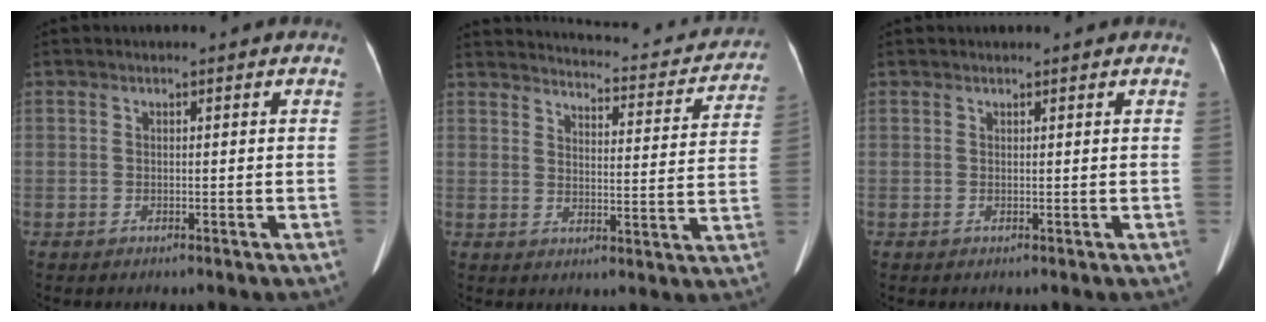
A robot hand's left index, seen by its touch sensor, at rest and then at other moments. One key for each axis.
{"total": 19.6, "fx": 18.0, "fy": 4.4, "fz": 6.5, "tx": -0.071, "ty": -0.032, "tz": 0.208}
{"total": 2.1, "fx": 1.9, "fy": 0.2, "fz": 0.8, "tx": -0.009, "ty": 0.011, "tz": 0.023}